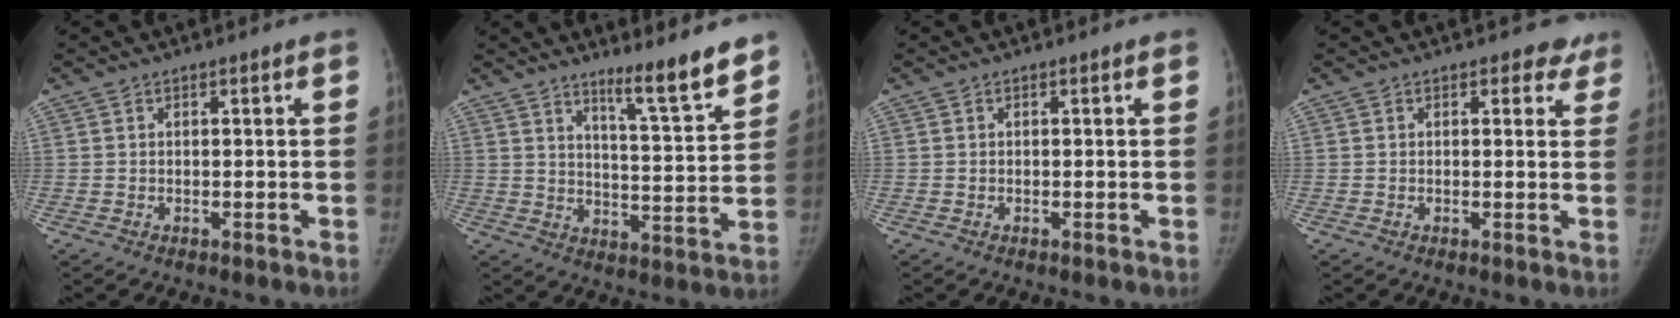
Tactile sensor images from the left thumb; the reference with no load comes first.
{"total": 9.6, "force": [7.7, 0.7, 5.7], "torque": [-0.074, -0.068, 0.123]}
{"total": 0.0}
{"total": 3.4, "force": [2.6, 2.1, 0.7], "torque": [0.026, -0.012, 0.014]}